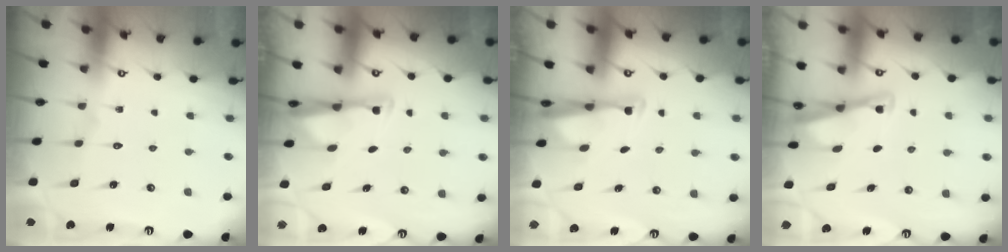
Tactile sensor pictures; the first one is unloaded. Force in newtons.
{"total": 2.9, "press": 2.9, "slide": 0.4}
{"total": 3.1, "press": 3.0, "slide": 0.7}
{"total": 2.8, "press": 2.8, "slide": 0.3}